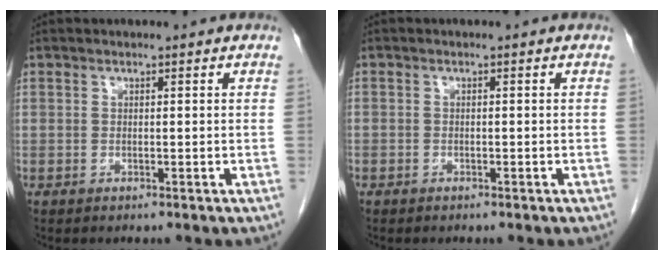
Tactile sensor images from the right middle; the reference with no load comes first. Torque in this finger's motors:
{"motor_torque": [-0.01, -0.47, -0.65, -0.21]}